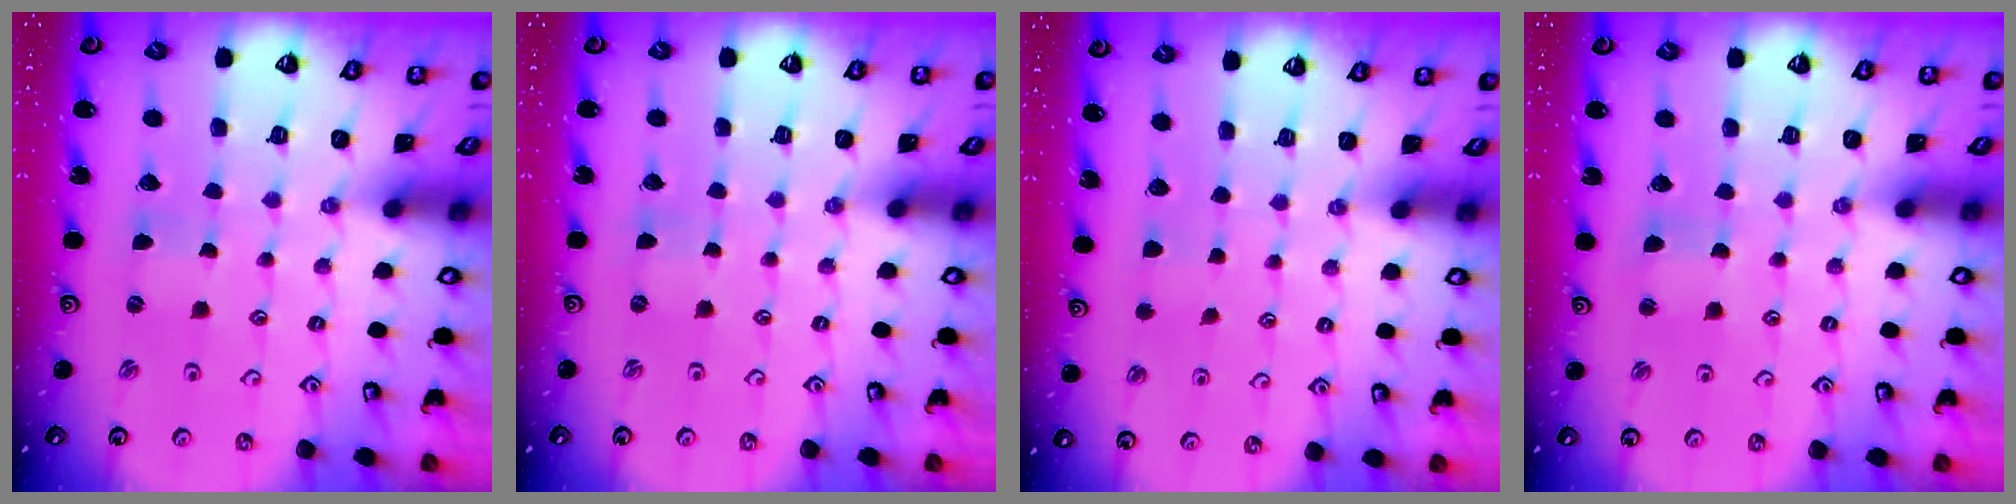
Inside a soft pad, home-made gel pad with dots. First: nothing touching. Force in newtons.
{"total": 0.0}
{"total": 2.7, "press": 2.6, "slide": 0.5}
{"total": 1.5, "press": 1.5, "slide": 0.3}